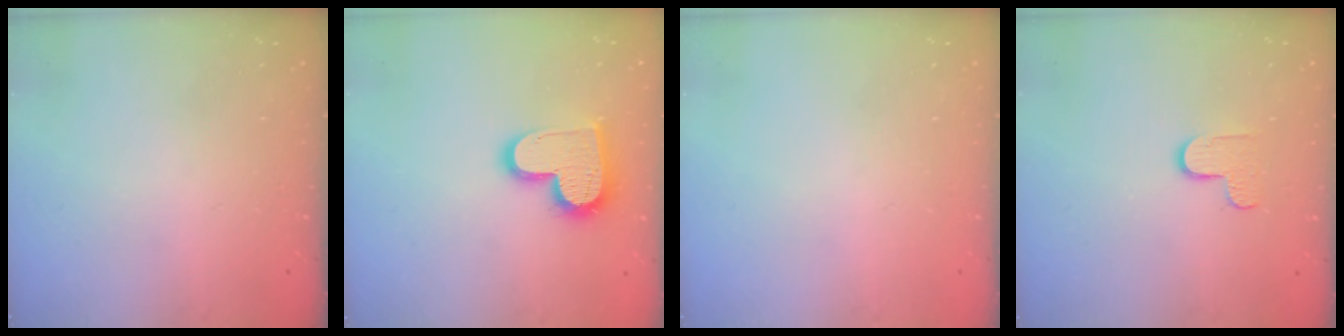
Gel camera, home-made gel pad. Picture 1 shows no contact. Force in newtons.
{"total": 16.1, "press": 16.0, "slide": 1.2}
{"total": 0.0}
{"total": 5.5, "press": 5.5, "slide": 0.5}